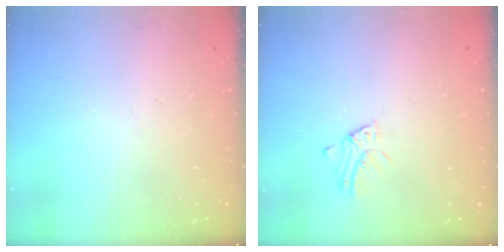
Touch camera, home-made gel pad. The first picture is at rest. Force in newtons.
{"total": 2.1, "press": 2.1, "slide": 0.1}